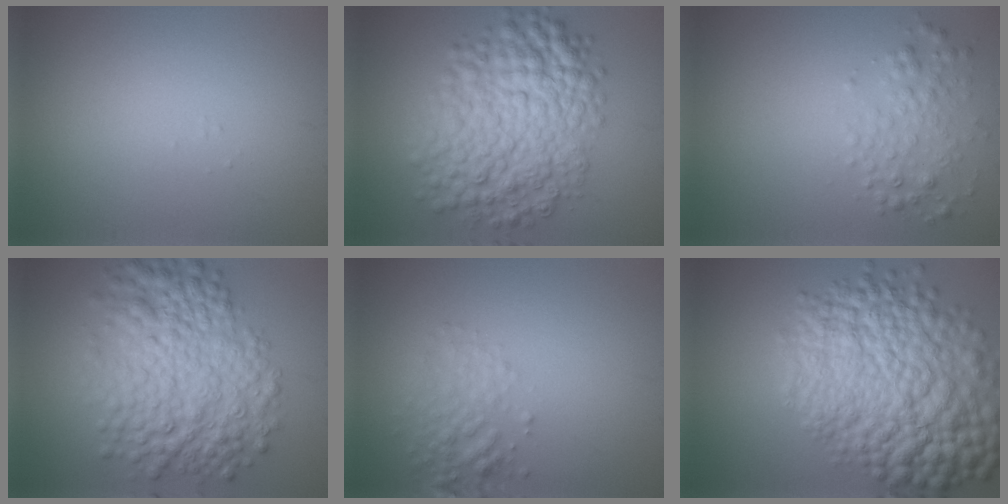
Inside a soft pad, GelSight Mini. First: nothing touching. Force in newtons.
{"total": 9.4, "press": 9.4, "slide": 0.2}
{"total": 2.4, "press": 2.4, "slide": 0.1}
{"total": 8.7, "press": 8.7, "slide": 0.1}
{"total": 2.6, "press": 2.6, "slide": 0.1}
{"total": 13.1, "press": 13.1, "slide": 0.3}